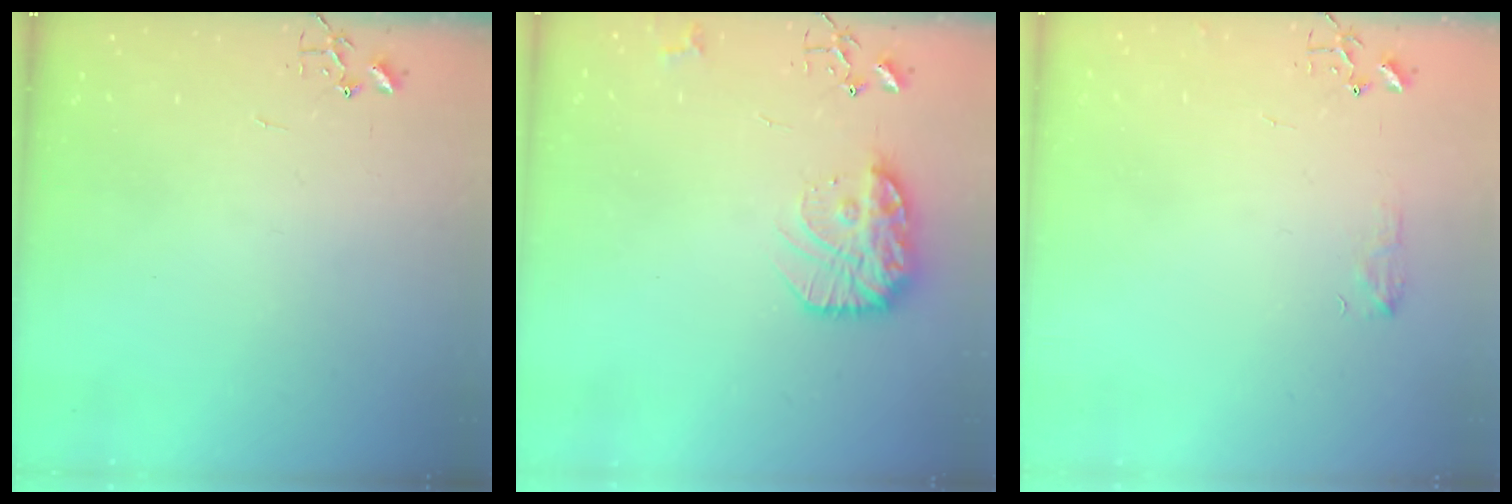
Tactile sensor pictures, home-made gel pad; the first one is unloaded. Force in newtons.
{"total": 16.1, "press": 16.0, "slide": 1.4}
{"total": 6.4, "press": 6.3, "slide": 0.9}